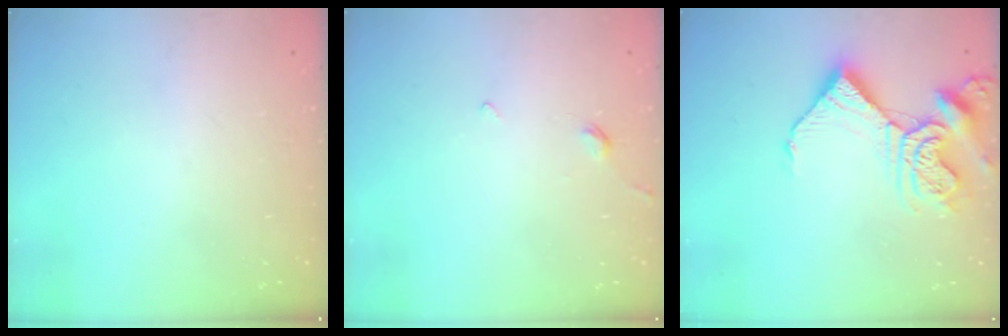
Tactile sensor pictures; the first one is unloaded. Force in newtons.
{"total": 1.7, "press": 1.6, "slide": 0.5}
{"total": 13.3, "press": 13.2, "slide": 1.8}